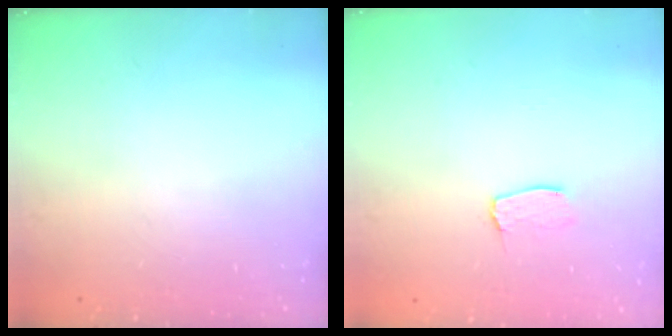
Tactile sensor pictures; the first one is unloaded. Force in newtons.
{"total": 3.6, "press": 3.6, "slide": 0.3}